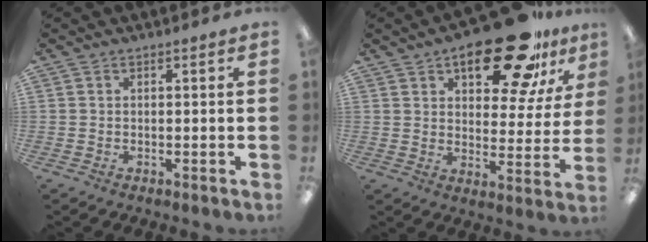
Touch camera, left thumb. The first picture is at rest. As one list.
[{"total": 21.1, "force": [13.6, 8.9, 13.4], "torque": [-0.179, -0.075, 0.220]}]